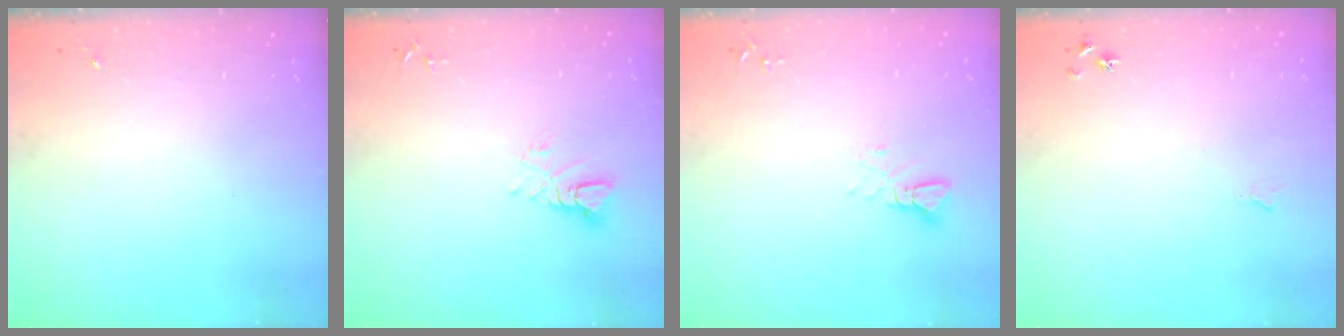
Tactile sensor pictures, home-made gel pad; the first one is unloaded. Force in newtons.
{"total": 5.6, "press": 5.6, "slide": 0.6}
{"total": 3.1, "press": 3.1, "slide": 0.1}
{"total": 4.7, "press": 4.7, "slide": 0.7}